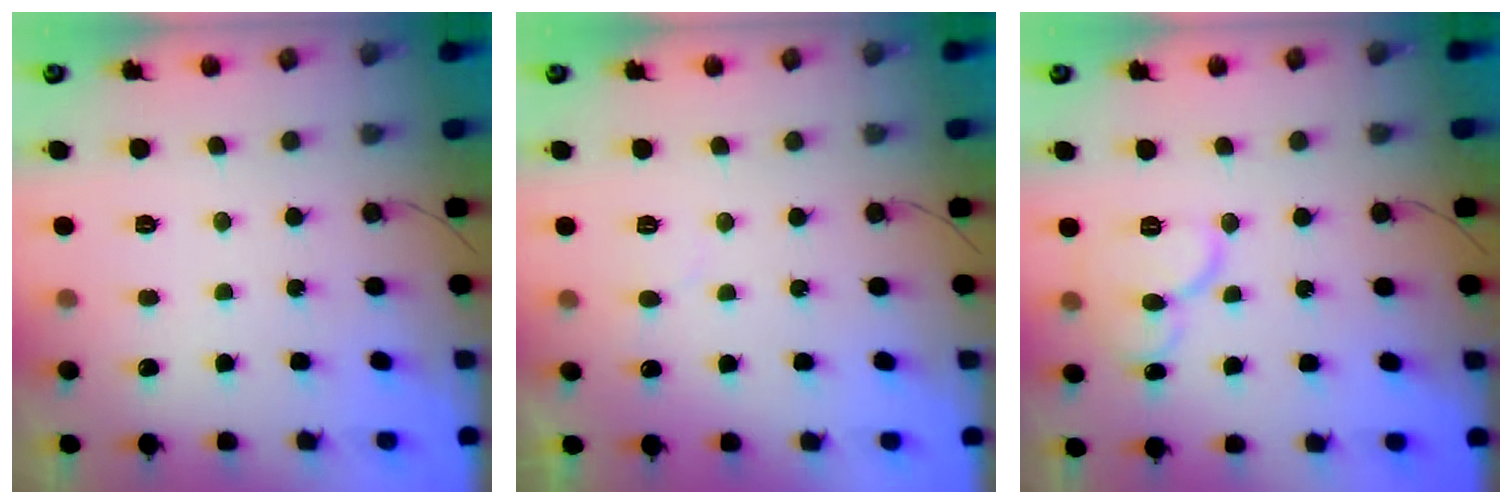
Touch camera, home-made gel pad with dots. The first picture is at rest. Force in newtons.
{"total": 3.2, "press": 3.2, "slide": 0.2}
{"total": 9.7, "press": 9.6, "slide": 1.1}